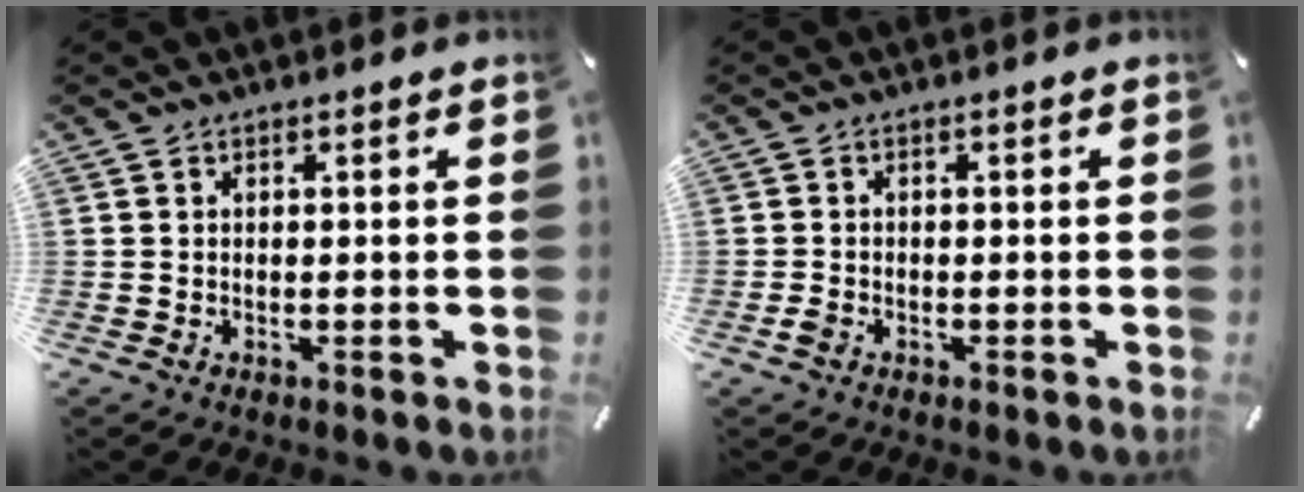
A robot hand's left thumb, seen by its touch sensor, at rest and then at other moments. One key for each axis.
{"total": 1.4, "fx": -0.7, "fy": 0.9, "fz": 0.8, "tx": -0.020, "ty": 0.001, "tz": -0.017}